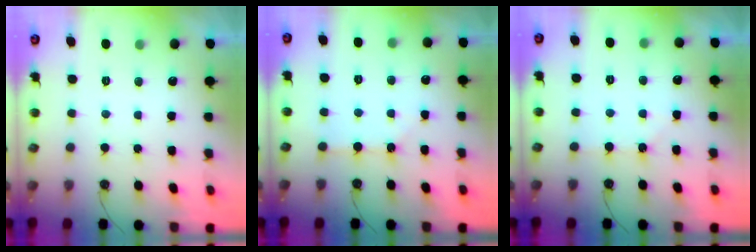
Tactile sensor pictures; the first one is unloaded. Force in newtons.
{"total": 2.1, "press": 2.1, "slide": 0.3}
{"total": 5.1, "press": 5.0, "slide": 0.8}